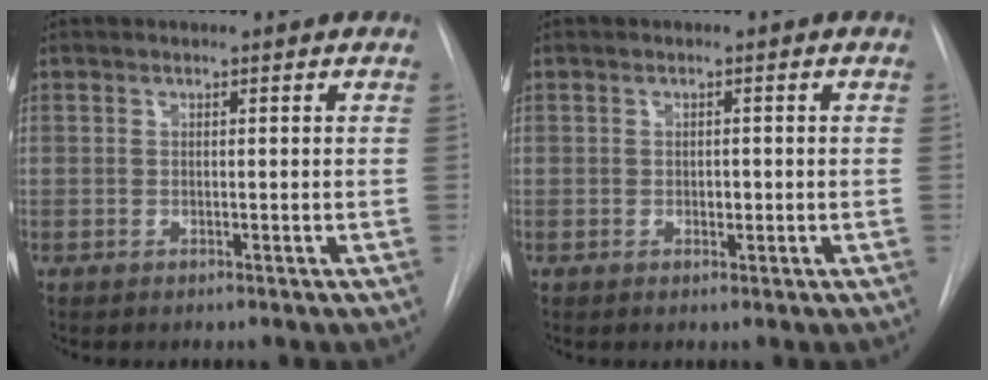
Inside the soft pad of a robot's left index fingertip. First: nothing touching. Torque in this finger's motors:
{"motor_torque": [0.09, -0.02, 0.00, 0.01]}